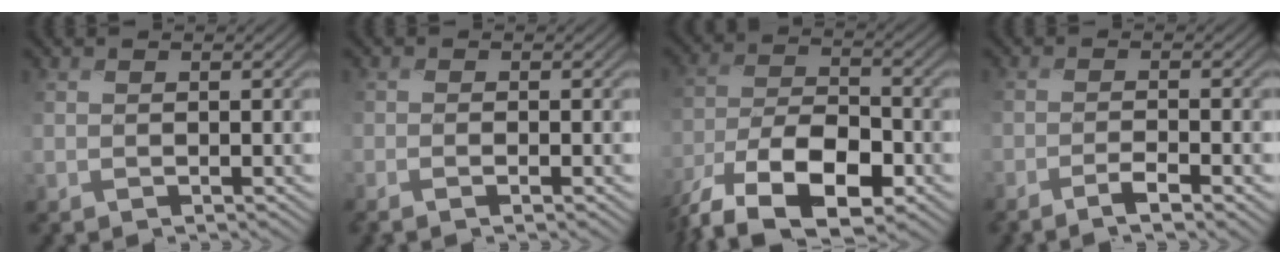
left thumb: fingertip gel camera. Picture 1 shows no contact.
{"total": 1.0, "force": [-0.6, -0.2, 0.7], "torque": [-0.012, 0.002, -0.015]}
{"total": 12.2, "force": [-8.0, 5.3, 7.6], "torque": [-0.154, -0.010, -0.161]}
{"total": 3.1, "force": [-2.2, -0.1, 2.2], "torque": [-0.039, 0.008, -0.047]}